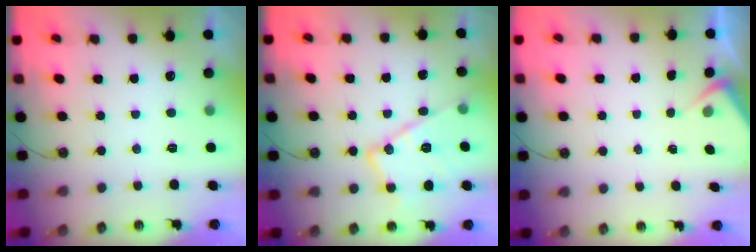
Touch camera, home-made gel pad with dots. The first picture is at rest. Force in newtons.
{"total": 15.3, "press": 15.3, "slide": 0.6}
{"total": 2.6, "press": 2.5, "slide": 0.5}